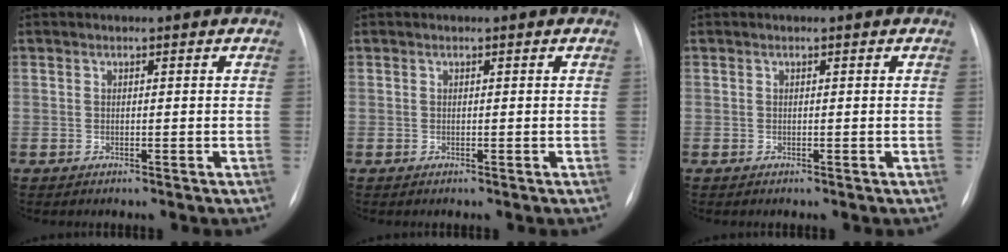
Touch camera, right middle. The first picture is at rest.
{"total": 0.0}
{"total": 0.0}